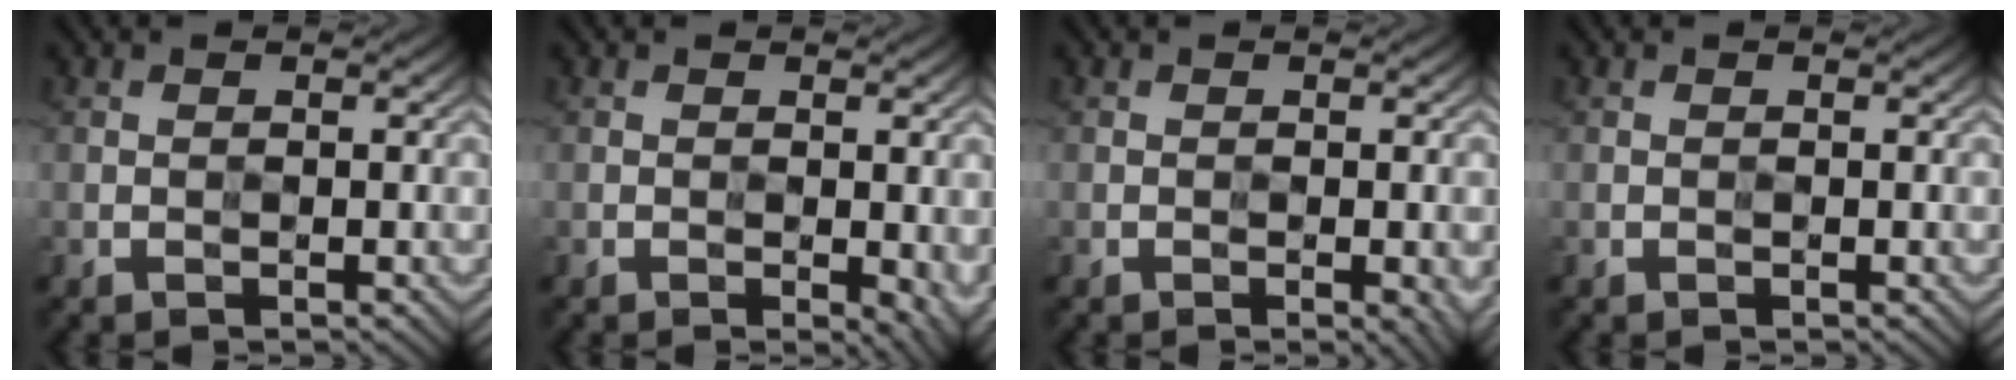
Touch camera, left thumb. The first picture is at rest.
{"total": 4.8, "force": [-1.4, 2.4, 4.0], "torque": [-0.042, -0.013, -0.003]}
{"total": 4.1, "force": [-1.6, 1.7, 3.4], "torque": [-0.029, -0.012, -0.010]}
{"total": 0.0}